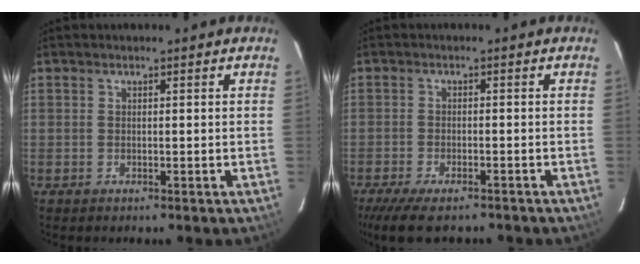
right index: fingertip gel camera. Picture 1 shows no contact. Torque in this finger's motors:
{"motor_torque": [0.90, -0.75, 0.39, 0.10]}